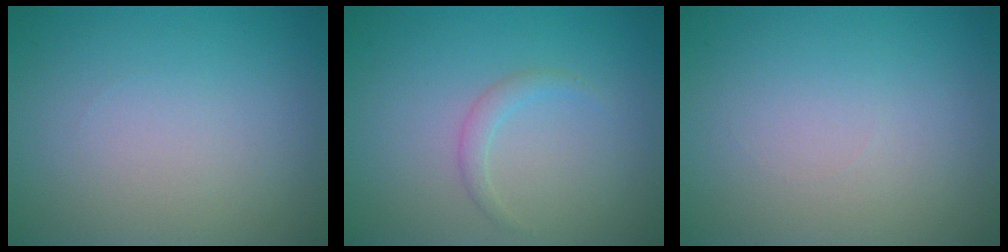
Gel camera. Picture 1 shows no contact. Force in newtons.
{"total": 1.1, "press": 1.1, "slide": 0.1}
{"total": 0.0}